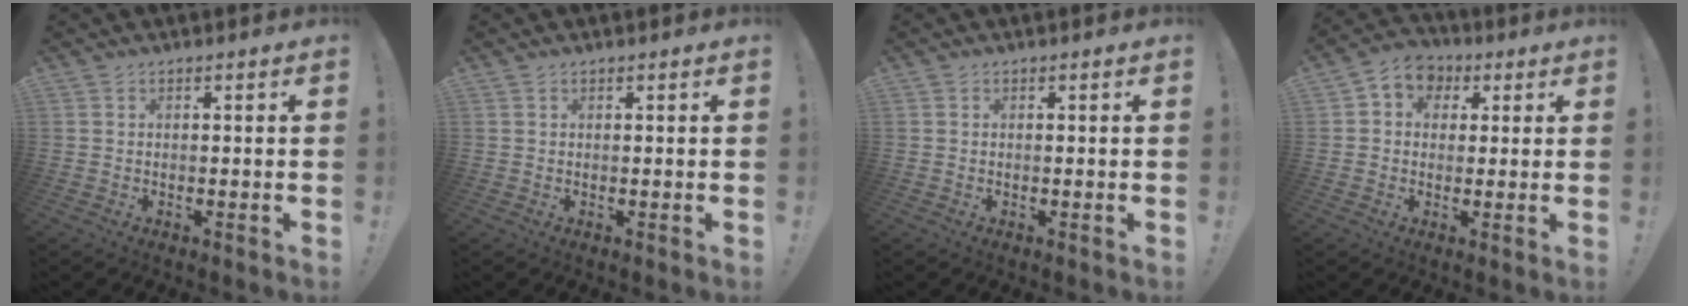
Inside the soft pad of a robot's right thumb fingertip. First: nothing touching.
{"total": 0.0}
{"total": 0.0}
{"total": 6.3, "force": [1.1, 5.7, 2.6], "torque": [-0.032, 0.003, 0.025]}